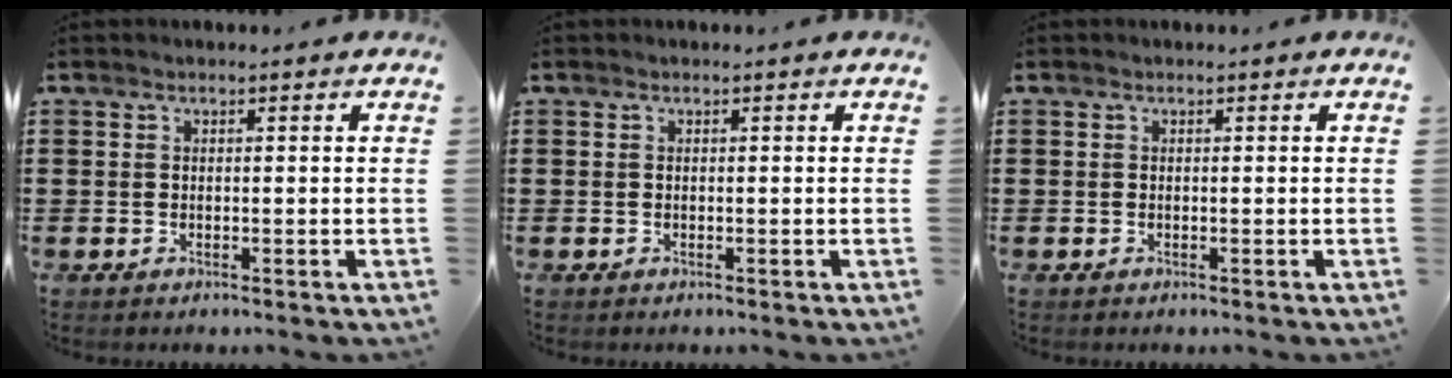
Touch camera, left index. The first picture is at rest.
{"total": 0.0}
{"total": 0.0}